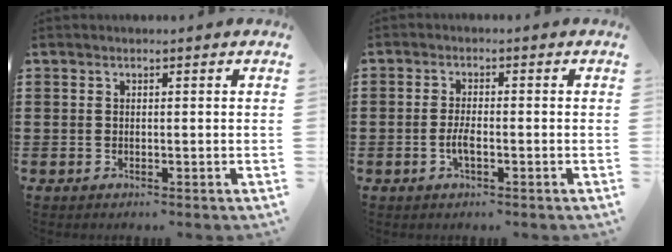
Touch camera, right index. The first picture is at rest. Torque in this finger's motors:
{"motor_torque": [2.14, 0.00, 0.19, -0.04]}